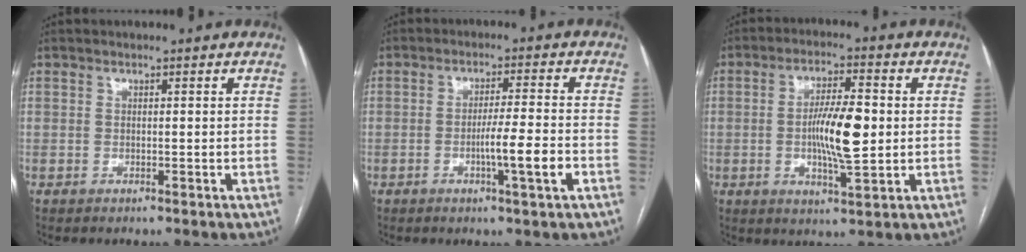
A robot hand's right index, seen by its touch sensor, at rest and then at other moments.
{"total": 6.5, "force": [-2.2, -0.6, 6.1], "torque": [-0.094, -0.008, -0.038]}
{"total": 9.3, "force": [-0.3, 1.9, 9.1], "torque": [-0.166, 0.000, -0.007]}